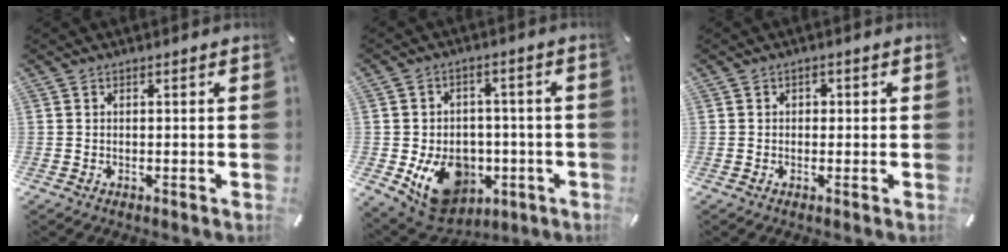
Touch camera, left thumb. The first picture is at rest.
{"total": 14.4, "force": [-4.6, 11.3, 7.6], "torque": [-0.109, 0.021, -0.070]}
{"total": 1.3, "force": [-0.1, 1.2, 0.5], "torque": [-0.011, 0.006, -0.005]}